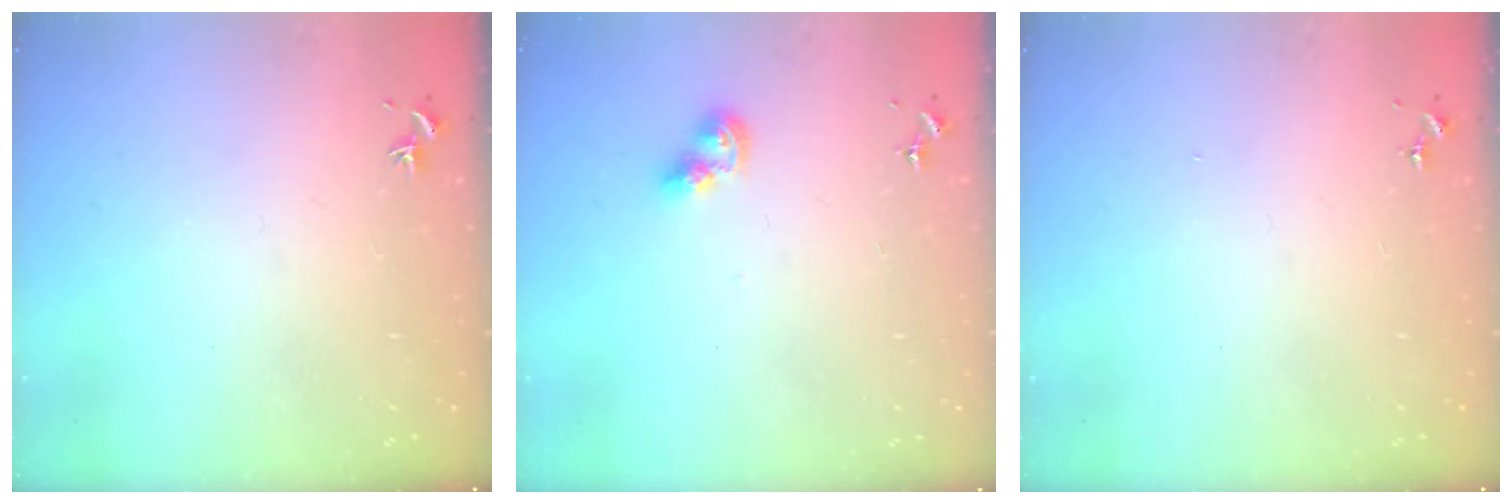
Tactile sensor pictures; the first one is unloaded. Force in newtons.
{"total": 7.0, "press": 7.0, "slide": 0.6}
{"total": 0.0}